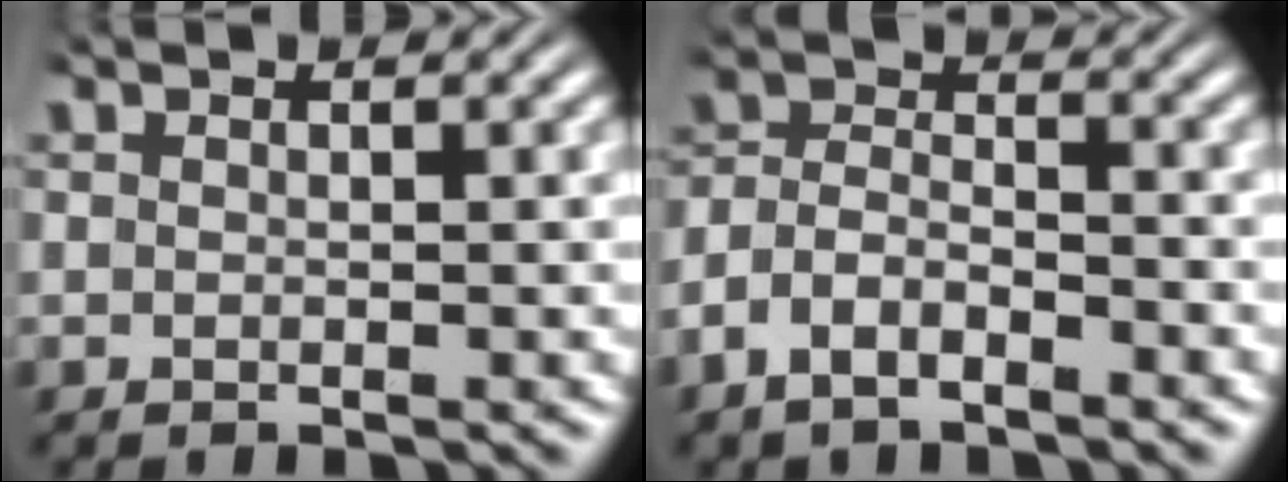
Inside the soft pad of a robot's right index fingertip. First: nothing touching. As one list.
[{"total": 5.4, "force": [-2.7, 4.0, 2.2], "torque": [-0.054, -0.014, -0.051]}]